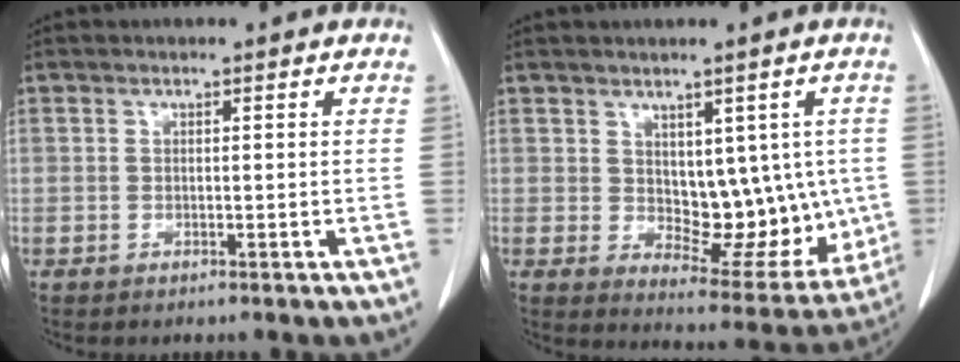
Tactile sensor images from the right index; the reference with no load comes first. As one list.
[{"total": 11.7, "force": [1.2, 6.8, 9.5], "torque": [-0.103, 0.003, 0.042]}]